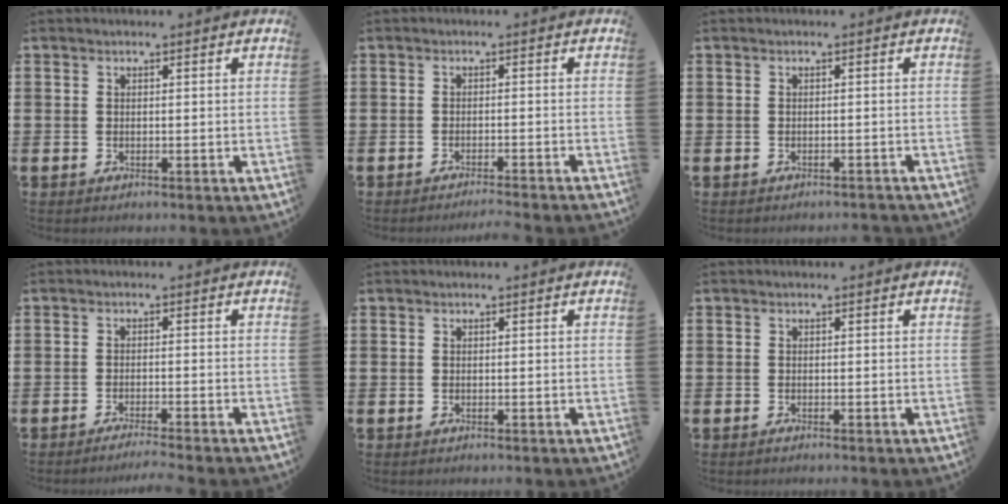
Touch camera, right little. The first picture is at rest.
{"total": 1.4, "force": [-1.3, -0.3, 0.2], "torque": [-0.003, 0.002, -0.026]}
{"total": 0.0}
{"total": 1.5, "force": [-1.4, -0.2, 0.6], "torque": [-0.007, 0.000, -0.027]}
{"total": 0.0}
{"total": 0.0}